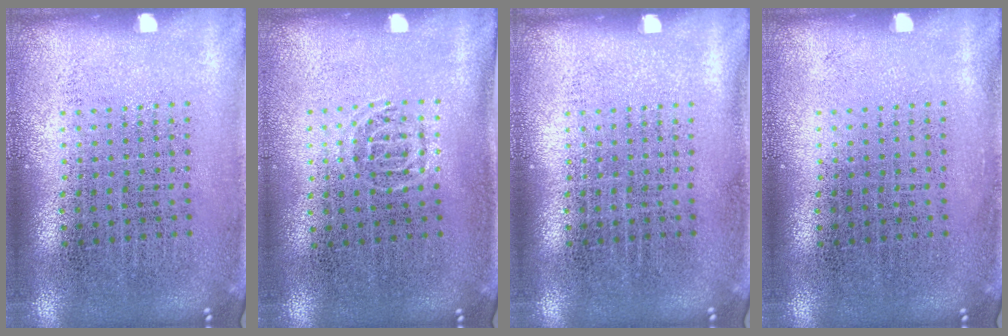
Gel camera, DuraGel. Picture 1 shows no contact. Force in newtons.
{"total": 0.6, "press": 0.5, "slide": 0.4}
{"total": 0.0}
{"total": 0.0}